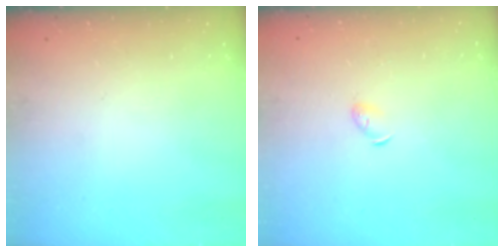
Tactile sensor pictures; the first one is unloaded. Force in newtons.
{"total": 3.8, "press": 3.7, "slide": 0.9}